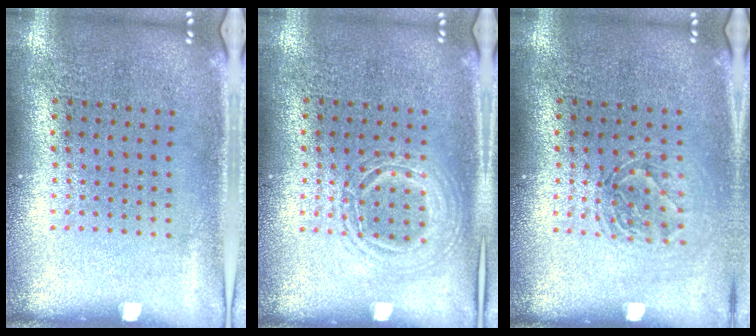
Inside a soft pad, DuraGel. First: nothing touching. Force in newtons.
{"total": 1.1, "press": 1.1, "slide": 0.1}
{"total": 1.3, "press": 1.1, "slide": 0.6}